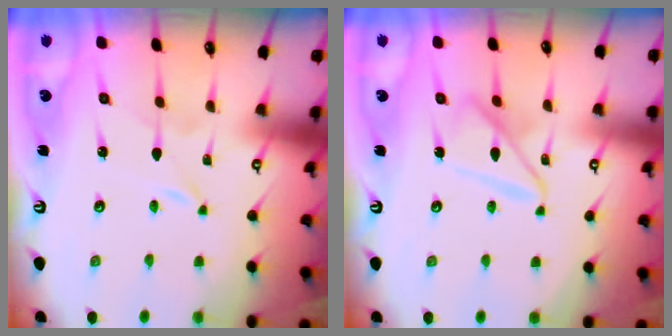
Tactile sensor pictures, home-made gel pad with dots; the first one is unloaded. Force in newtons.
{"total": 11.3, "press": 11.2, "slide": 1.0}